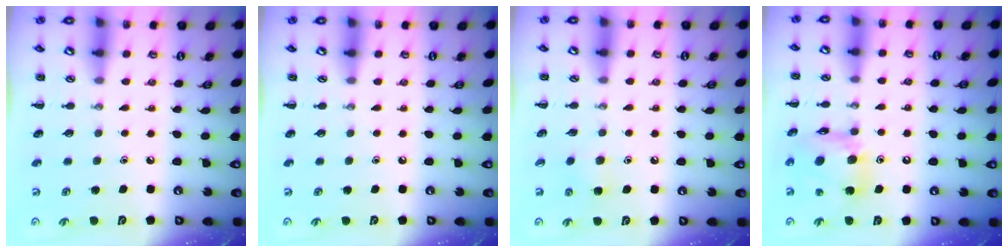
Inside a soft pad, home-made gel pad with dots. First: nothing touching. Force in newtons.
{"total": 0.0}
{"total": 3.8, "press": 3.4, "slide": 1.5}
{"total": 13.4, "press": 12.9, "slide": 3.7}